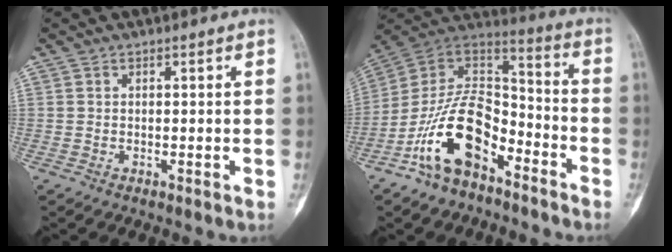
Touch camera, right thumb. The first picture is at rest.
{"total": 17.8, "force": [-9.2, 9.6, 11.8], "torque": [-0.195, 0.091, -0.174]}